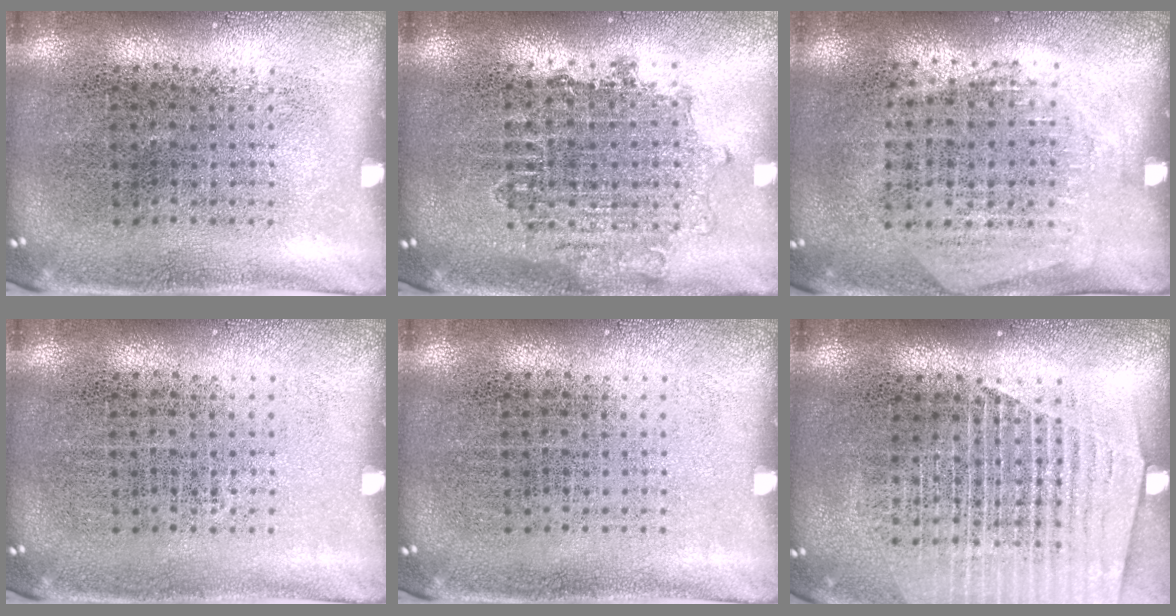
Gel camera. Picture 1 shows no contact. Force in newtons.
{"total": 1.6, "press": 1.4, "slide": 0.7}
{"total": 1.3, "press": 1.1, "slide": 0.6}
{"total": 0.0}
{"total": 0.0}
{"total": 1.4, "press": 1.3, "slide": 0.5}